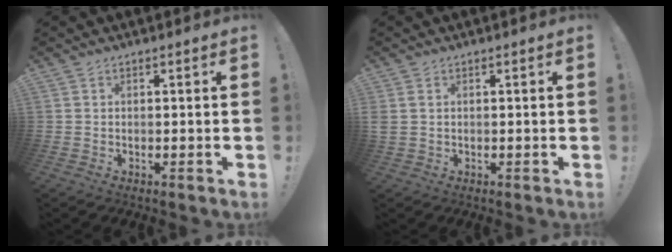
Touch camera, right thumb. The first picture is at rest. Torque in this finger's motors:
{"motor_torque": [-0.13, 0.99, 0.14, 0.27, 0.56]}